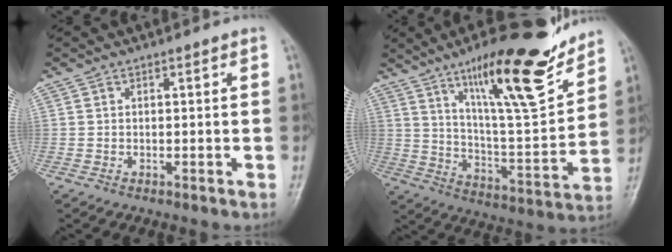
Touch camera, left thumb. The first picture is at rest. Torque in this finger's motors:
{"motor_torque": [1.18, 1.20, 1.46, -1.30, 0.22]}